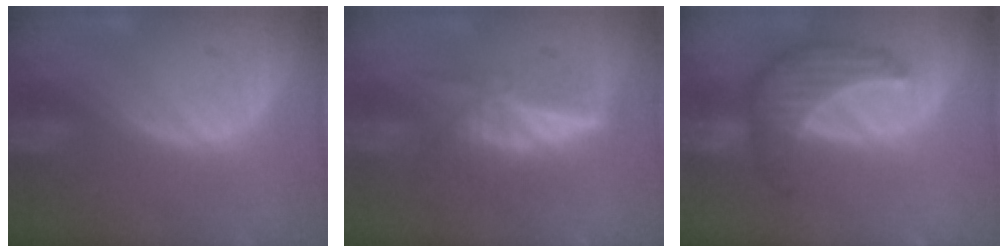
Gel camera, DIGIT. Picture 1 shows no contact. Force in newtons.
{"total": 6.1, "press": 5.3, "slide": 3.1}
{"total": 7.5, "press": 7.5, "slide": 0.3}